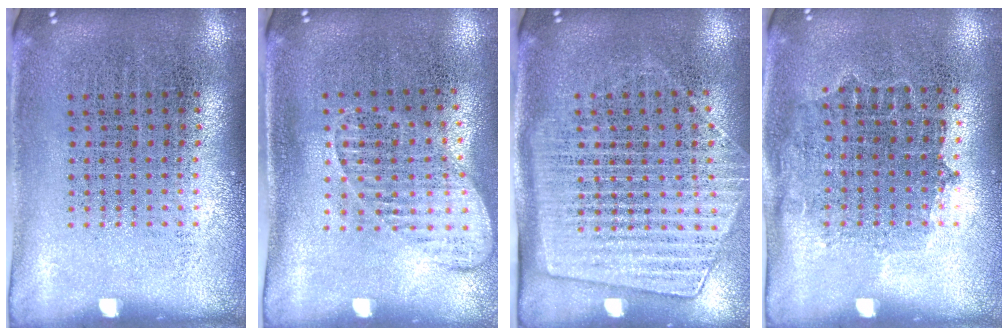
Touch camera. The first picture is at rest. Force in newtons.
{"total": 1.4, "press": 1.2, "slide": 0.9}
{"total": 1.9, "press": 1.6, "slide": 1.0}
{"total": 0.8, "press": 0.7, "slide": 0.4}